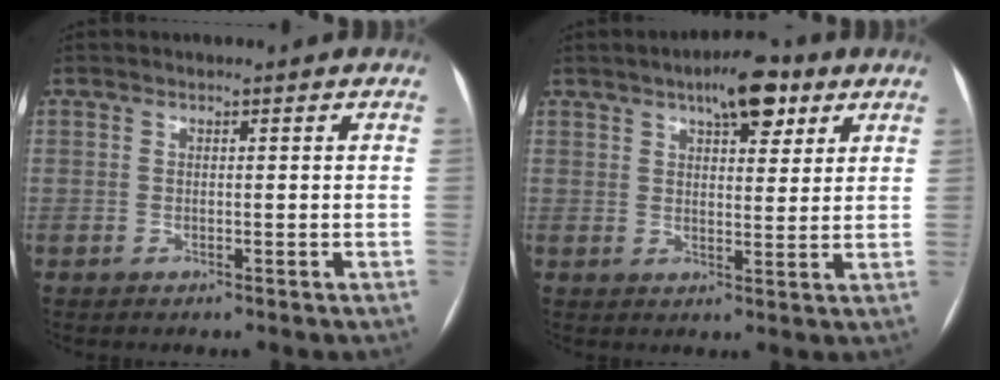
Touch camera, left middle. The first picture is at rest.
{"total": 8.0, "force": [4.8, 2.9, 5.7], "torque": [-0.081, 0.012, 0.068]}